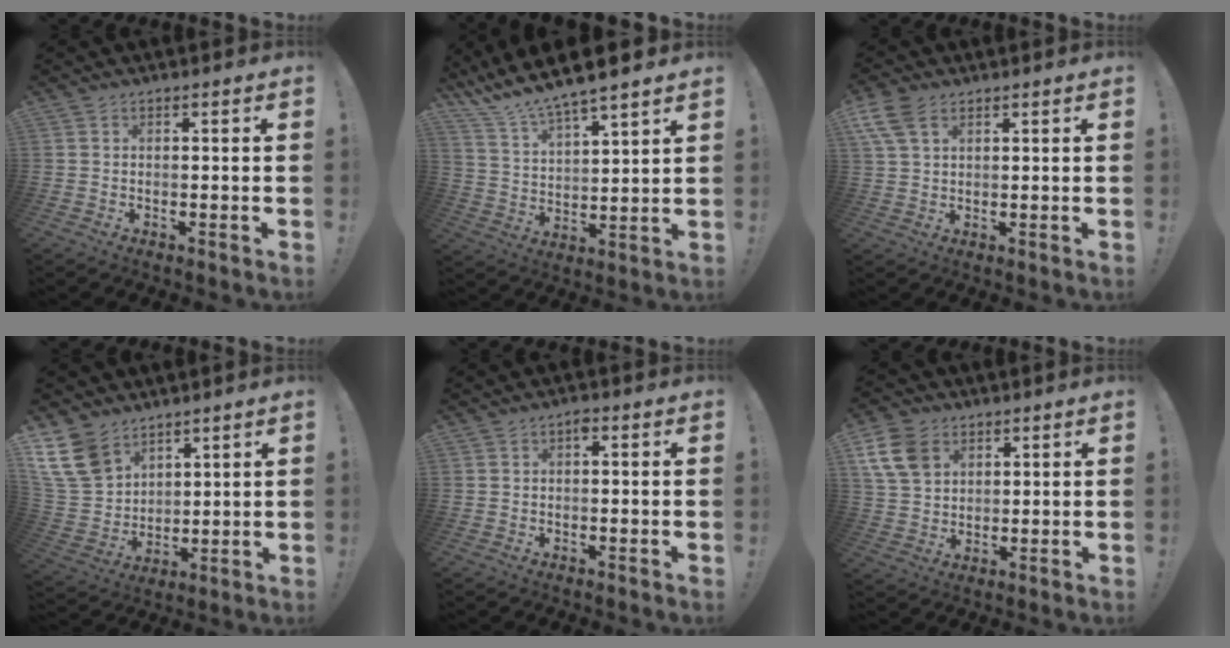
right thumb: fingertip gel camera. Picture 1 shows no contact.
{"total": 10.3, "force": [9.5, 1.5, 3.7], "torque": [-0.094, -0.077, 0.168]}
{"total": 7.6, "force": [4.0, 4.3, 4.8], "torque": [-0.099, 0.000, 0.079]}
{"total": 14.9, "force": [9.4, 9.7, 6.3], "torque": [-0.129, -0.055, 0.185]}
{"total": 1.4, "force": [-0.1, 0.9, 1.1], "torque": [-0.019, 0.005, -0.004]}
{"total": 12.2, "force": [5.6, 8.9, 6.1], "torque": [-0.112, -0.019, 0.113]}